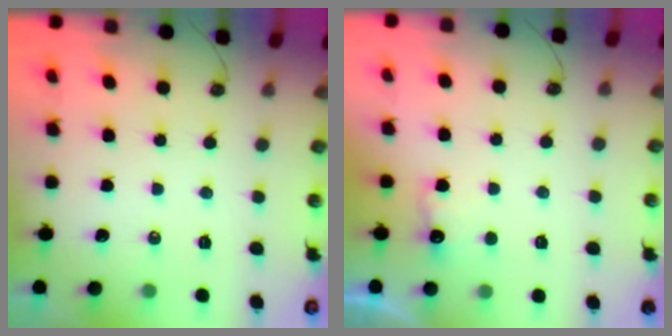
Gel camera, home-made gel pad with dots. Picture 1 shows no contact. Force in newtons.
{"total": 5.1, "press": 5.0, "slide": 1.0}